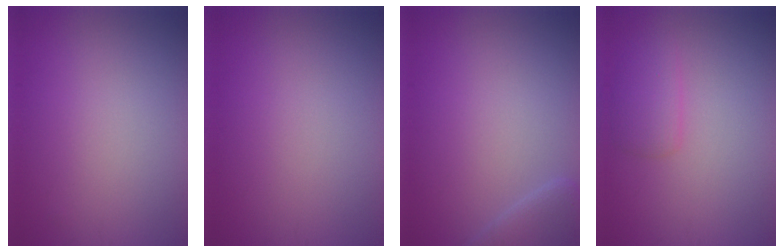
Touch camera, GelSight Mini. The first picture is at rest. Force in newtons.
{"total": 0.0}
{"total": 2.5, "press": 2.5, "slide": 0.1}
{"total": 1.9, "press": 1.9, "slide": 0.1}